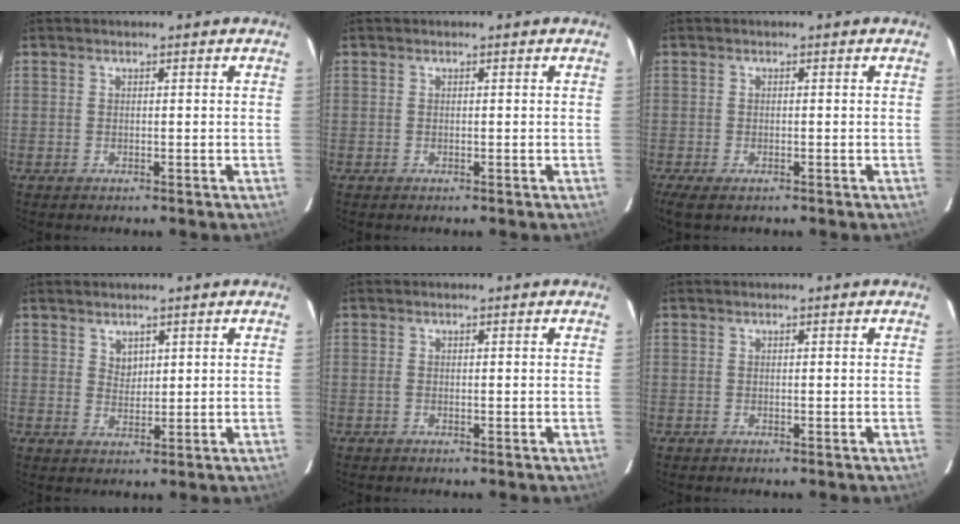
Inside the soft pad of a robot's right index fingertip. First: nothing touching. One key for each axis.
{"total": 0.0}
{"total": 4.0, "fx": -2.6, "fy": 1.5, "fz": 2.6, "tx": -0.060, "ty": -0.015, "tz": -0.045}
{"total": 2.3, "fx": 1.7, "fy": 1.5, "fz": 0.6, "tx": -0.005, "ty": 0.002, "tz": 0.032}
{"total": 0.5, "fx": -0.1, "fy": 0.2, "fz": 0.5, "tx": -0.011, "ty": 0.000, "tz": -0.003}
{"total": 0.0}